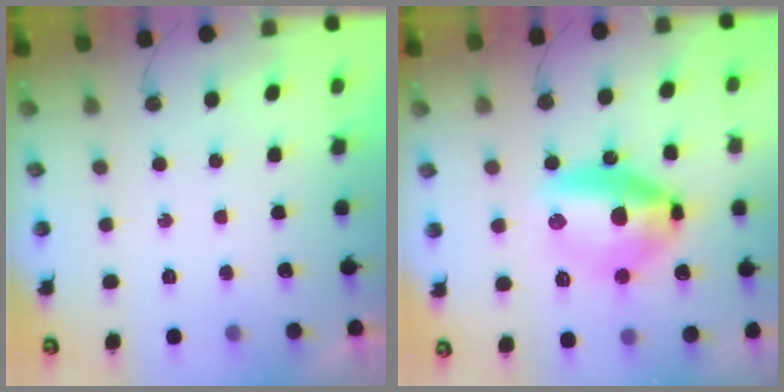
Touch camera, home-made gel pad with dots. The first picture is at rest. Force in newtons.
{"total": 15.9, "press": 15.7, "slide": 2.4}